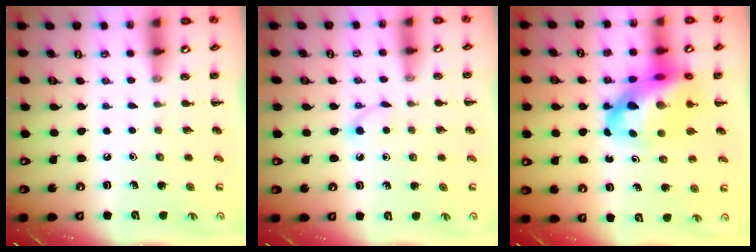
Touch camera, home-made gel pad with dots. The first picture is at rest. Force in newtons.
{"total": 2.8, "press": 2.7, "slide": 0.9}
{"total": 17.9, "press": 17.4, "slide": 4.2}